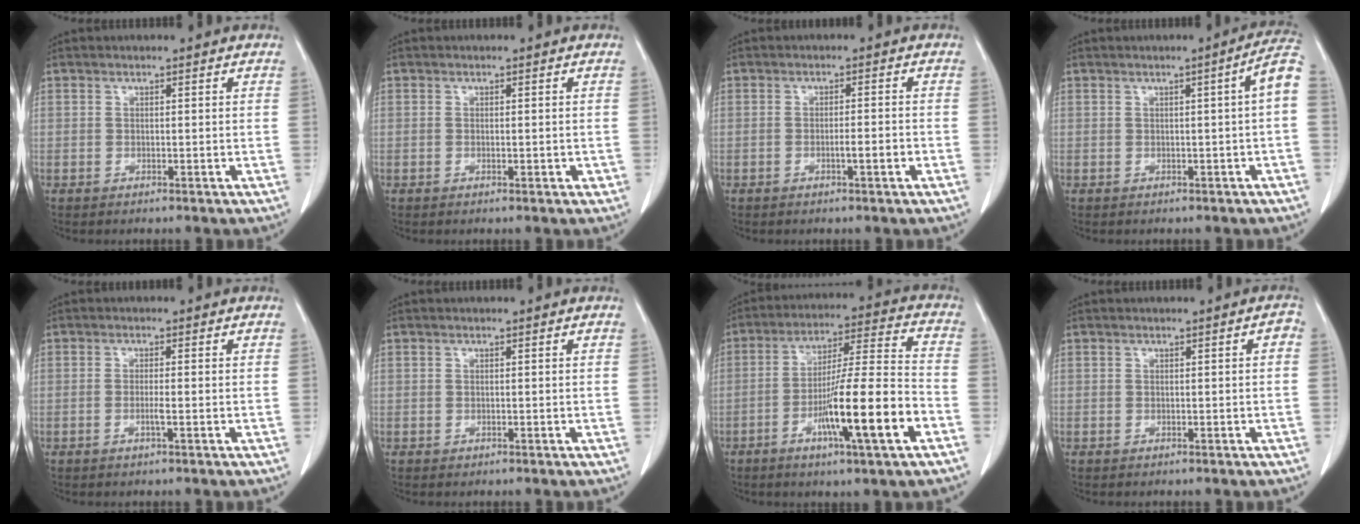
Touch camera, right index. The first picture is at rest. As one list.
[{"total": 0.6, "force": [-0.1, 0.3, 0.5], "torque": [-0.009, 0.000, 0.002]}, {"total": 2.1, "force": [-0.8, 0.0, 1.9], "torque": [-0.031, 0.001, -0.013]}, {"total": 4.2, "force": [-0.2, -0.3, 4.2], "torque": [-0.046, 0.007, -0.003]}, {"total": 1.4, "force": [-0.4, -0.1, 1.3], "torque": [-0.026, -0.001, -0.008]}, {"total": 0.0}, {"total": 15.1, "force": [-5.9, 0.2, 13.9], "torque": [-0.241, -0.005, -0.097]}, {"total": 1.0, "force": [-0.1, 0.2, 1.0], "torque": [-0.008, 0.003, 0.000]}]